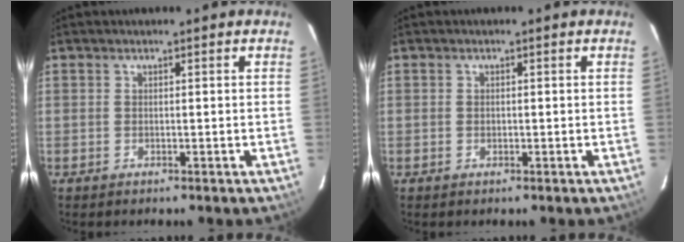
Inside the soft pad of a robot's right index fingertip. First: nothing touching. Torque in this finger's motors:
{"motor_torque": [-0.10, 0.01, -0.03, -0.01]}